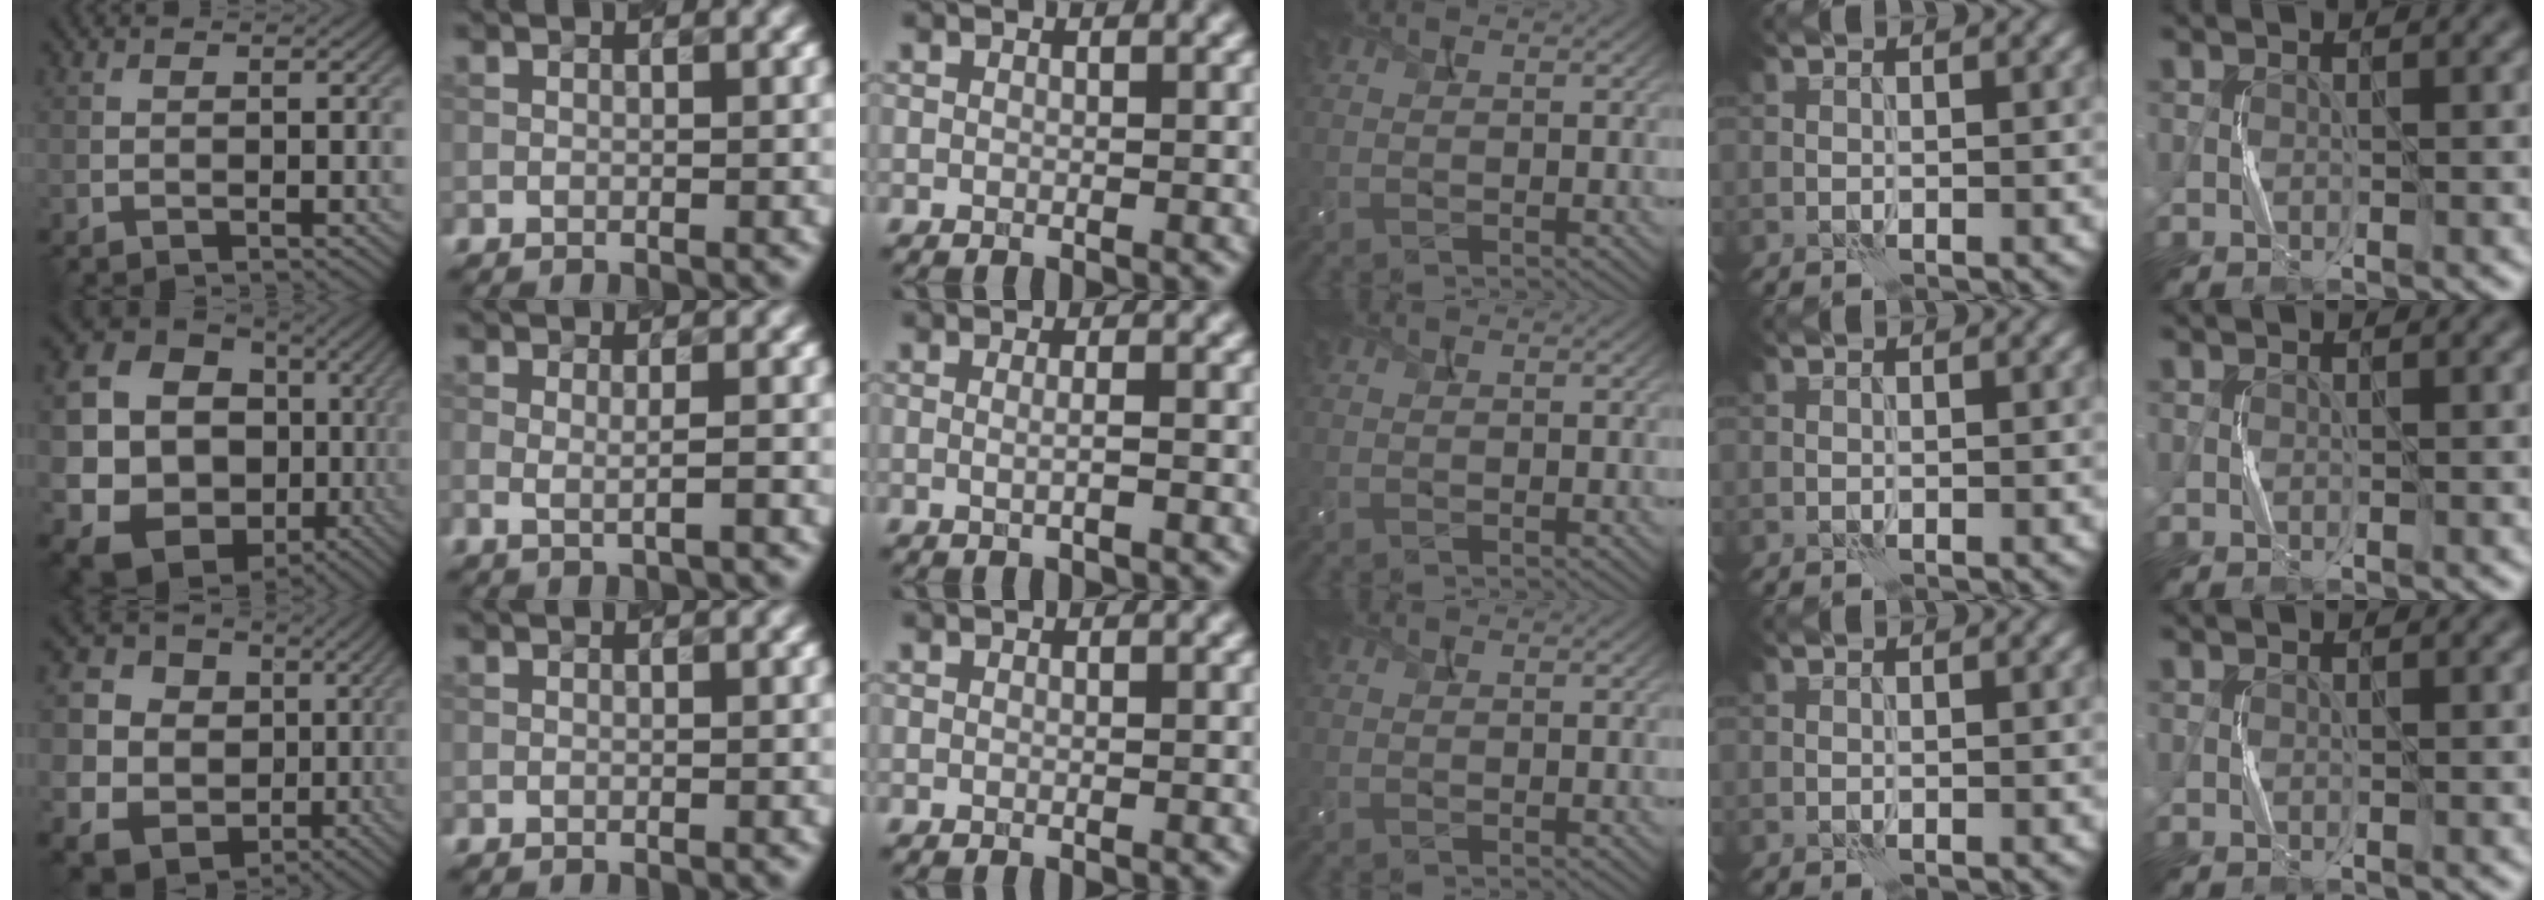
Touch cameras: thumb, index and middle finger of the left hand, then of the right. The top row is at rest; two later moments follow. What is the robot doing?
{"motion": "squeeze", "object": "bubble wrap"}